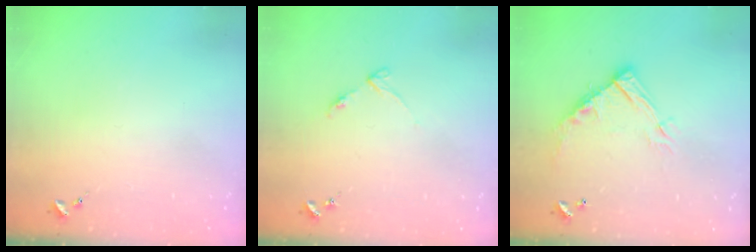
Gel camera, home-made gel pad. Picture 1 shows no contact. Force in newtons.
{"total": 3.6, "press": 3.5, "slide": 0.4}
{"total": 13.2, "press": 13.1, "slide": 0.8}